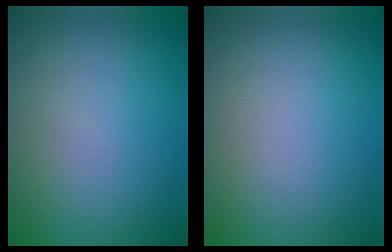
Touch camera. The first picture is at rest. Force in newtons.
{"total": 0.0}